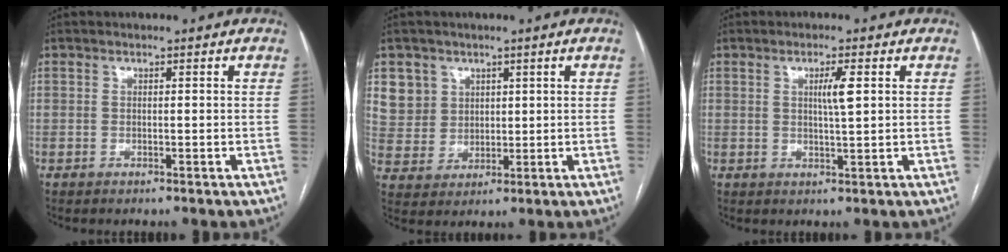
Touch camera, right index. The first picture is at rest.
{"total": 6.5, "force": [3.3, 5.6, 0.2], "torque": [0.001, 0.009, 0.076]}
{"total": 3.2, "force": [0.9, 0.0, 3.0], "torque": [-0.052, -0.003, 0.015]}